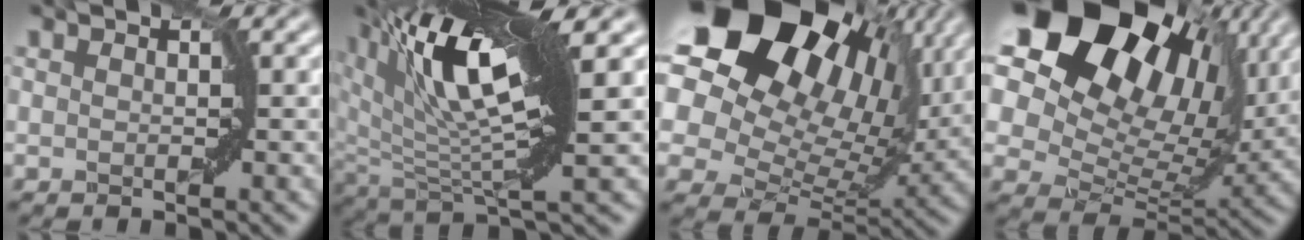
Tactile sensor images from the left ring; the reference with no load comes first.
{"total": 11.5, "force": [5.2, 3.4, 9.6], "torque": [-0.191, 0.013, 0.094]}
{"total": 19.4, "force": [10.2, 12.5, 10.7], "torque": [-0.194, 0.071, 0.152]}
{"total": 17.0, "force": [9.1, 10.7, 9.5], "torque": [-0.174, 0.038, 0.154]}